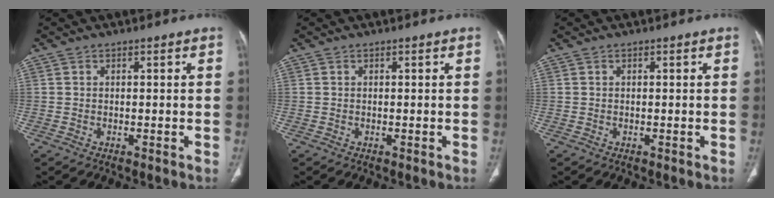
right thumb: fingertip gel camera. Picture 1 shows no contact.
{"total": 0.0}
{"total": 0.0}